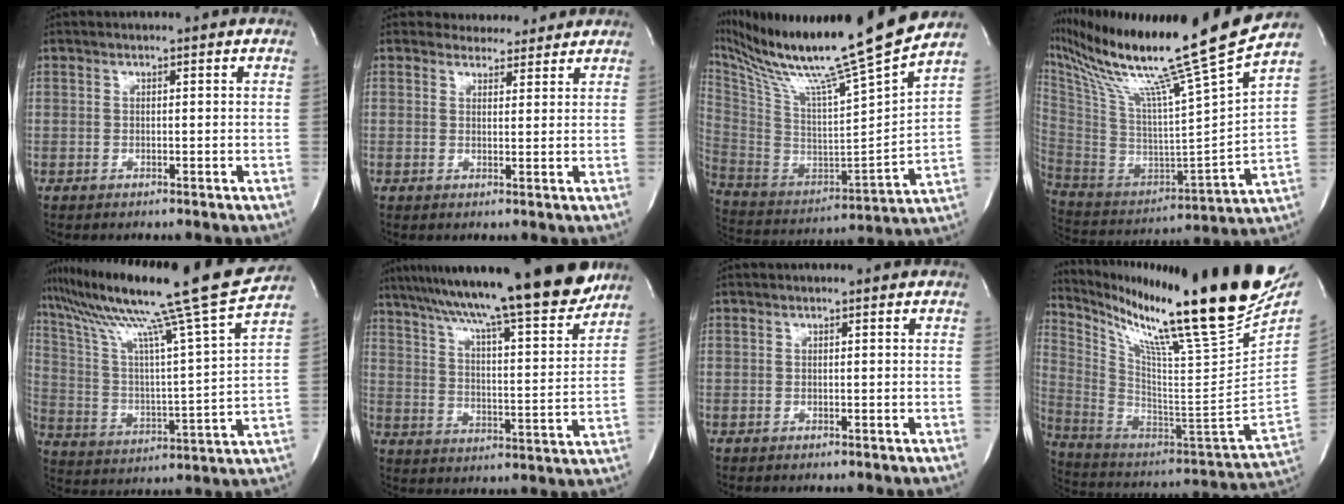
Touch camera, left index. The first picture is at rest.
{"total": 3.7, "force": [3.4, 1.6, -0.1], "torque": [0.005, 0.000, 0.040]}
{"total": 27.1, "force": [21.9, -1.2, 16.0], "torque": [-0.298, -0.049, 0.357]}
{"total": 27.4, "force": [21.3, -2.9, 17.1], "torque": [-0.312, -0.062, 0.350]}
{"total": 23.8, "force": [19.0, -2.6, 14.0], "torque": [-0.242, -0.031, 0.292]}
{"total": 22.9, "force": [18.9, 0.9, 12.9], "torque": [-0.210, -0.008, 0.281]}
{"total": 0.0}
{"total": 28.2, "force": [20.8, -0.6, 19.1], "torque": [-0.325, -0.074, 0.325]}